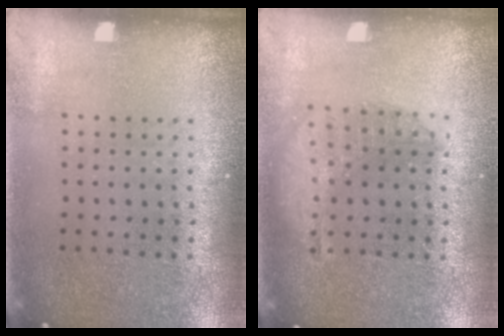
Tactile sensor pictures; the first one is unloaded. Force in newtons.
{"total": 1.4, "press": 1.4, "slide": 0.3}